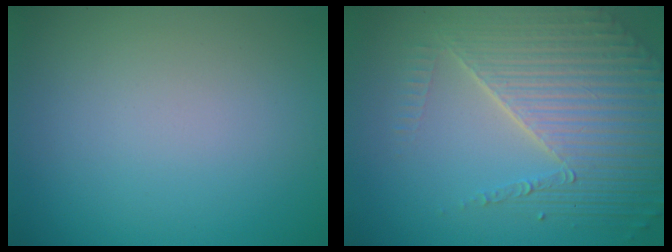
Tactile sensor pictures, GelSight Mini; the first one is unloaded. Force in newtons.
{"total": 7.4, "press": 5.3, "slide": 5.2}